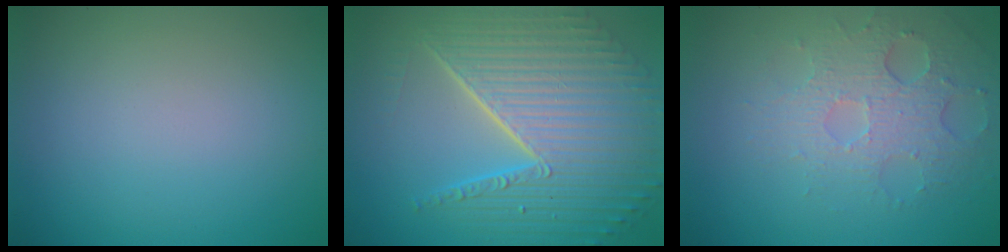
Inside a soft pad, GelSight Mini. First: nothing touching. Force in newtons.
{"total": 10.4, "press": 6.7, "slide": 8.0}
{"total": 3.6, "press": 3.3, "slide": 1.3}